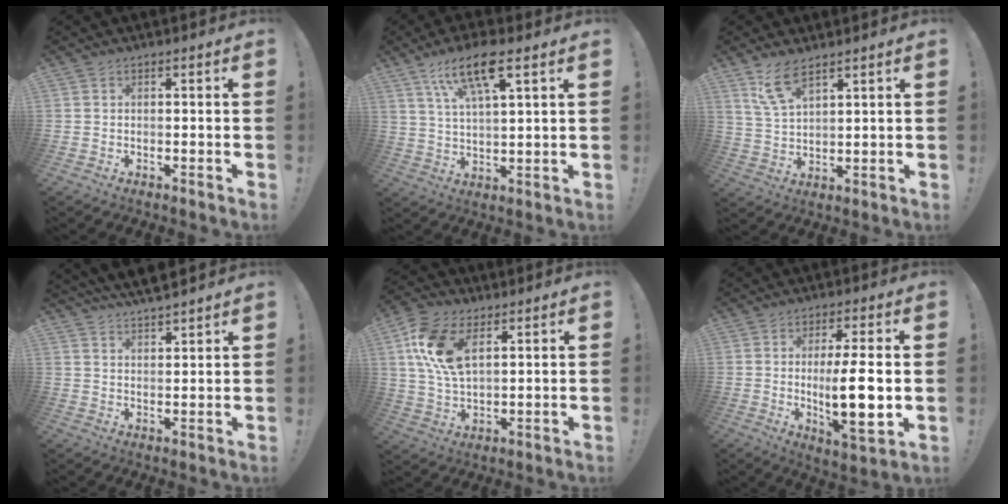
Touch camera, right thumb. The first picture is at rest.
{"total": 12.7, "force": [7.2, 3.4, 9.9], "torque": [-0.165, -0.024, 0.120]}
{"total": 8.1, "force": [6.0, 2.5, 4.9], "torque": [-0.091, -0.022, 0.112]}
{"total": 5.8, "force": [5.3, 1.0, 2.0], "torque": [-0.036, -0.036, 0.097]}
{"total": 14.1, "force": [6.2, 7.9, 9.9], "torque": [-0.205, -0.018, 0.115]}
{"total": 12.6, "force": [0.4, 2.7, 12.3], "torque": [-0.200, -0.017, -0.002]}